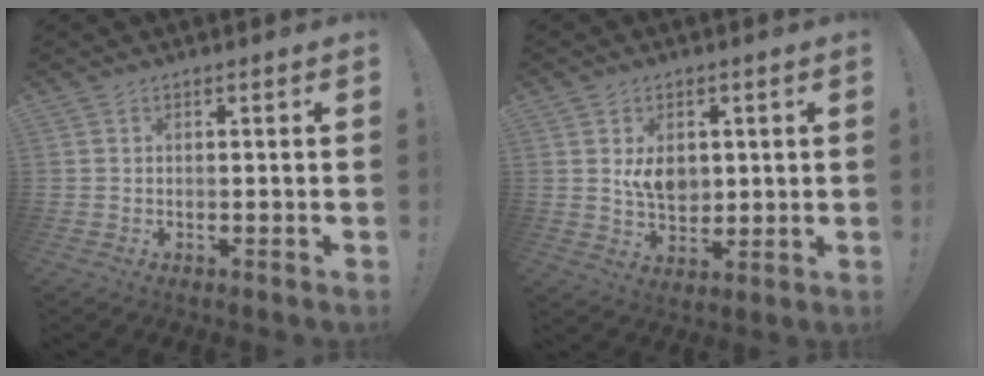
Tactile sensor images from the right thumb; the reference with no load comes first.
{"total": 7.6, "force": [1.5, 5.6, 5.0], "torque": [-0.071, -0.006, 0.028]}